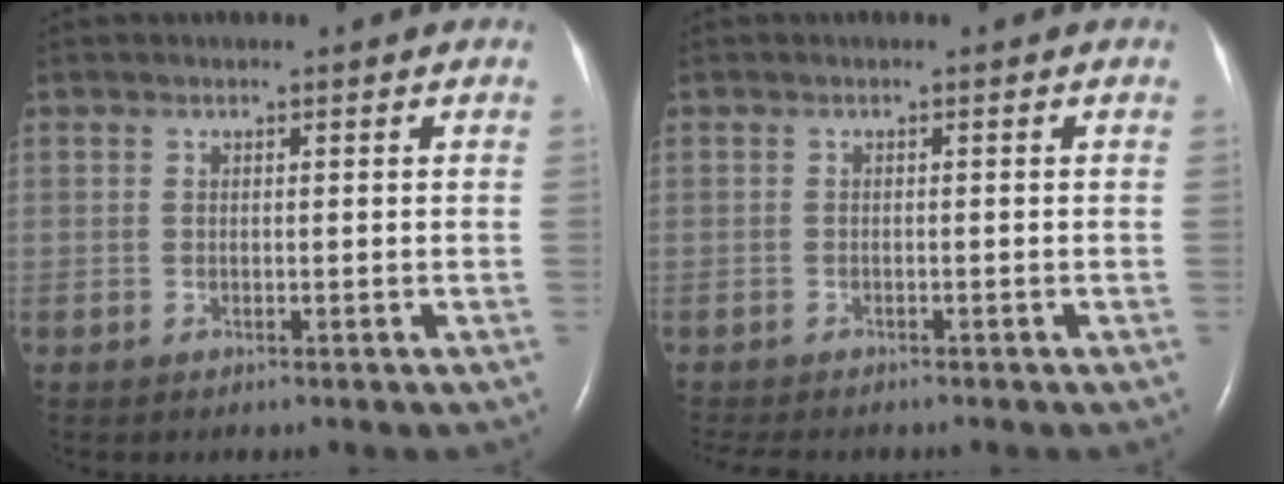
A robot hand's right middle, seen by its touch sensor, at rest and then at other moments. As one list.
[{"total": 5.1, "force": [-4.4, 1.5, 2.1], "torque": [-0.033, -0.009, -0.063]}]